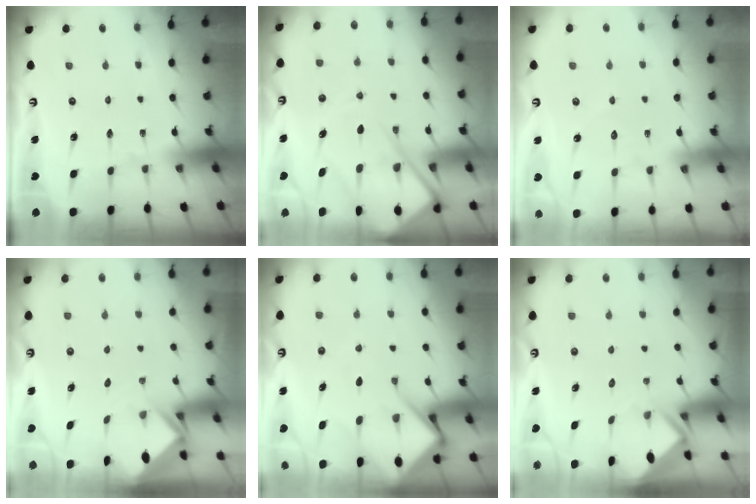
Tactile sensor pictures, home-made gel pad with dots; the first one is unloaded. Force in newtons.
{"total": 16.8, "press": 16.7, "slide": 1.9}
{"total": 2.4, "press": 2.4, "slide": 0.3}
{"total": 2.6, "press": 2.6, "slide": 0.1}
{"total": 12.1, "press": 12.1, "slide": 1.3}
{"total": 2.9, "press": 2.9, "slide": 0.2}